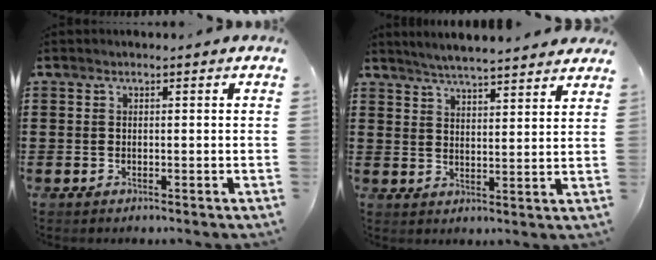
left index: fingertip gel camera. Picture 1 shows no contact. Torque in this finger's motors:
{"motor_torque": [1.10, -1.04, 0.49, 0.17]}